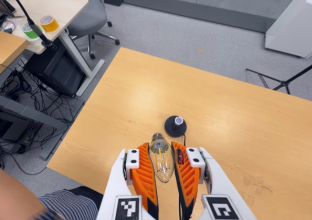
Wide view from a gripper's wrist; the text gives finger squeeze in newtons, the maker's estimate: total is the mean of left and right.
{"total": 22.9, "left": 26.3, "right": 19.5}